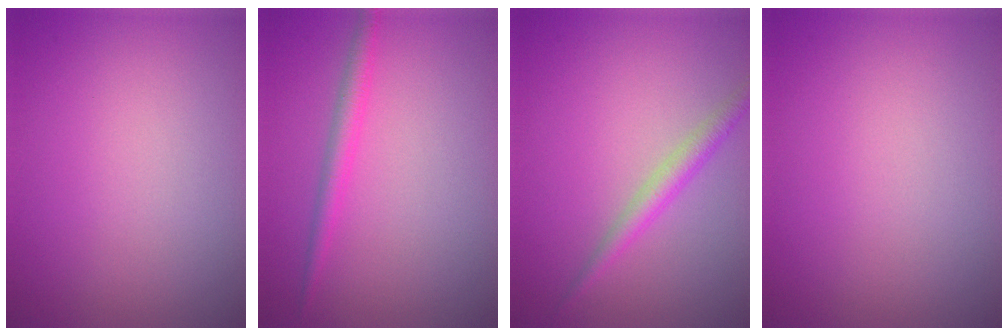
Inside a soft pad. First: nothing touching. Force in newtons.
{"total": 1.8, "press": 1.8, "slide": 0.1}
{"total": 2.0, "press": 2.0, "slide": 0.1}
{"total": 0.0}